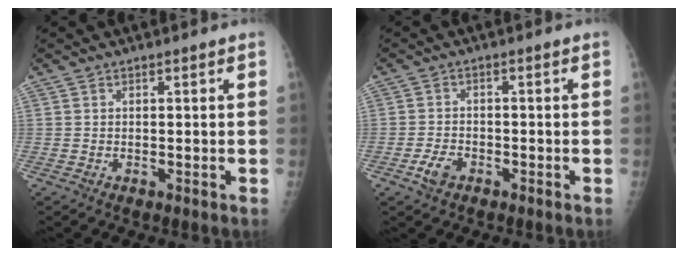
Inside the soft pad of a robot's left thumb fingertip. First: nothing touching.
{"total": 3.4, "force": [-1.9, 2.1, 1.9], "torque": [-0.036, 0.010, -0.034]}